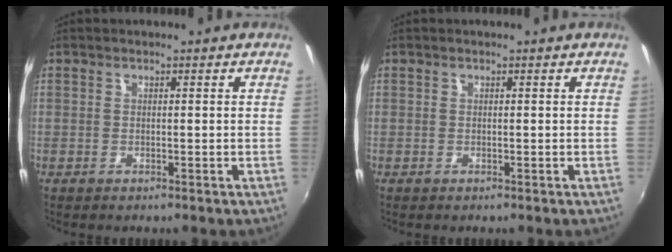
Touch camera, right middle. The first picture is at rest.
{"total": 0.0}